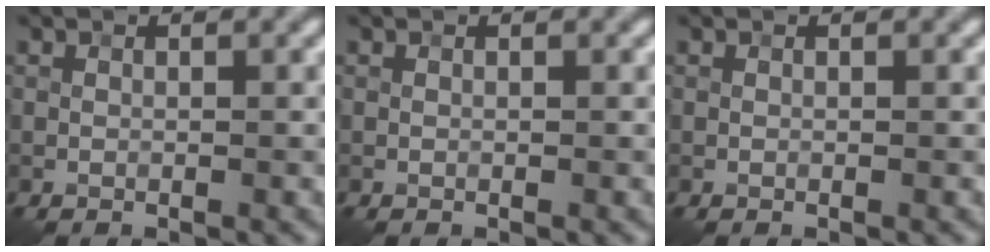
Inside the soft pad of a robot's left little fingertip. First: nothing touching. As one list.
[{"total": 0.0}, {"total": 0.0}]